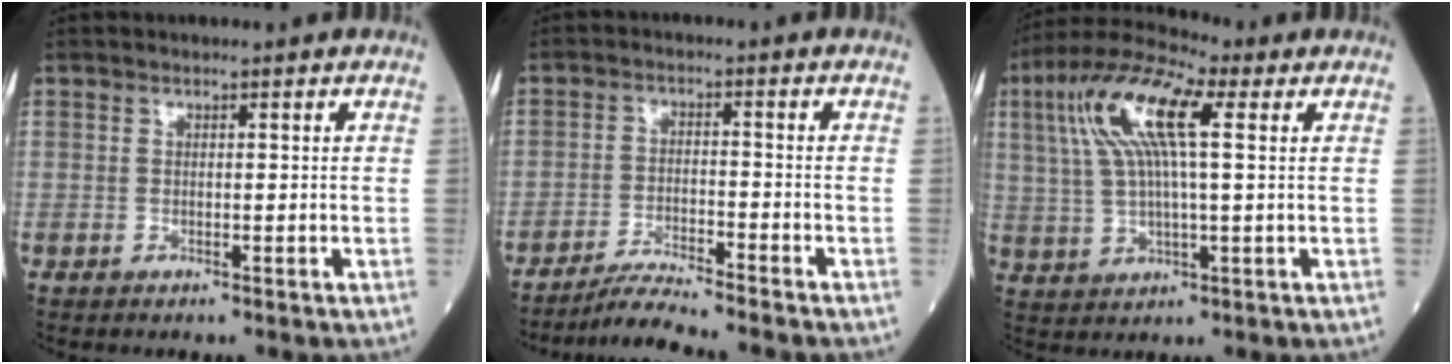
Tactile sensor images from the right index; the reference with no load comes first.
{"total": 6.0, "force": [-5.6, -1.3, 2.0], "torque": [-0.035, -0.022, -0.098]}
{"total": 12.6, "force": [4.1, 2.6, 11.6], "torque": [-0.244, 0.029, 0.073]}